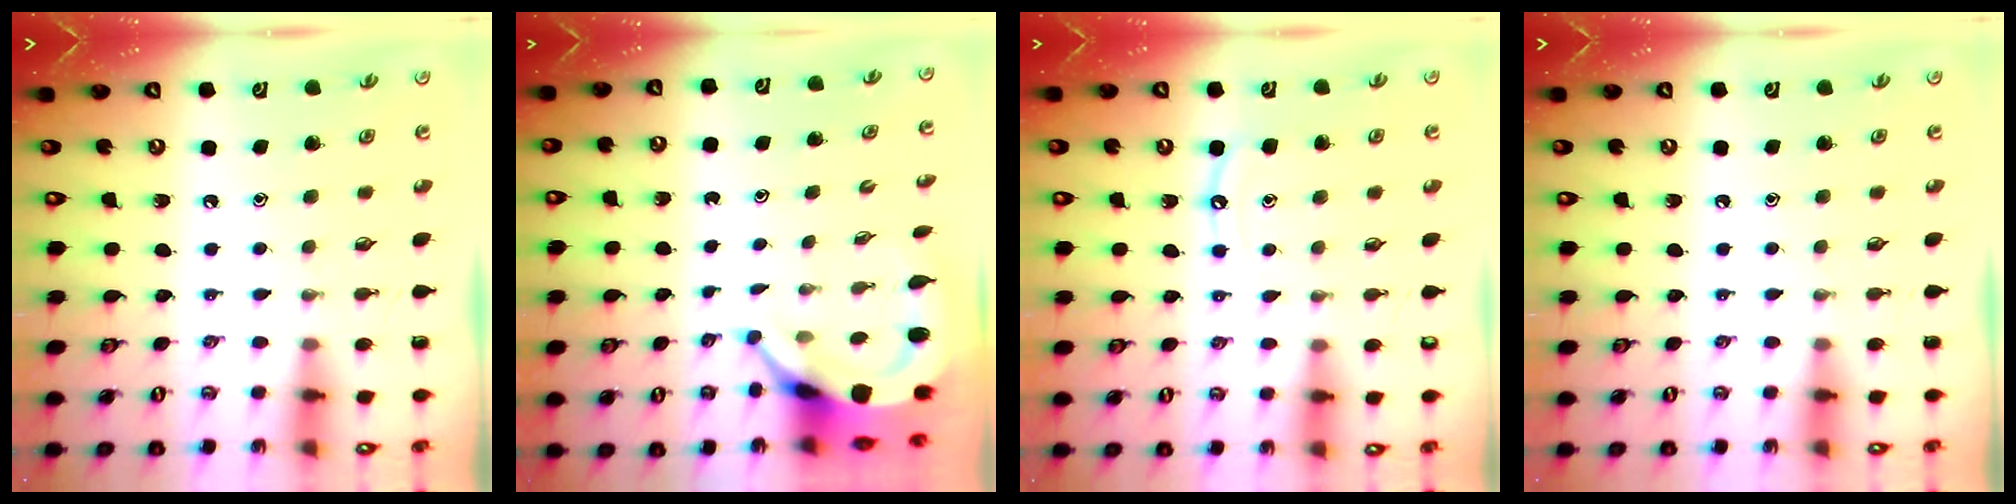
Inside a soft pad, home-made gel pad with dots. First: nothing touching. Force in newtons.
{"total": 5.4, "press": 5.4, "slide": 0.8}
{"total": 6.0, "press": 6.0, "slide": 0.6}
{"total": 0.0}